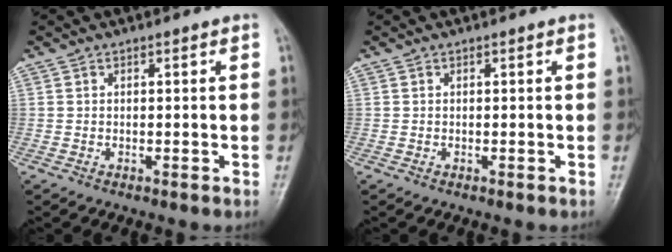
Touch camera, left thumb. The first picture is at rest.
{"total": 0.0}